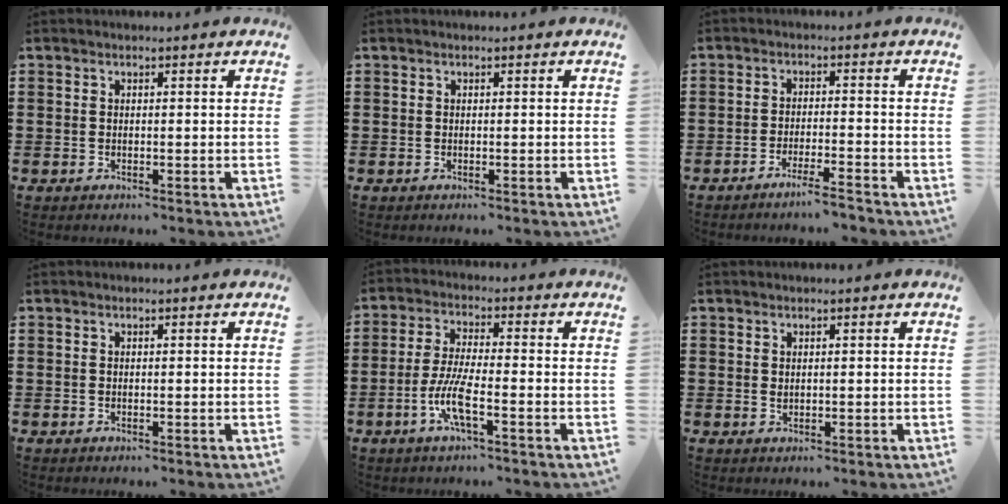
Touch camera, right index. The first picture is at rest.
{"total": 0.0}
{"total": 3.5, "force": [-3.1, -0.2, 1.6], "torque": [-0.025, 0.001, -0.058]}
{"total": 0.0}
{"total": 6.9, "force": [-3.0, 1.0, 6.2], "torque": [-0.143, -0.019, -0.062]}
{"total": 0.7, "force": [0.4, 0.5, 0.4], "torque": [-0.009, 0.003, 0.007]}